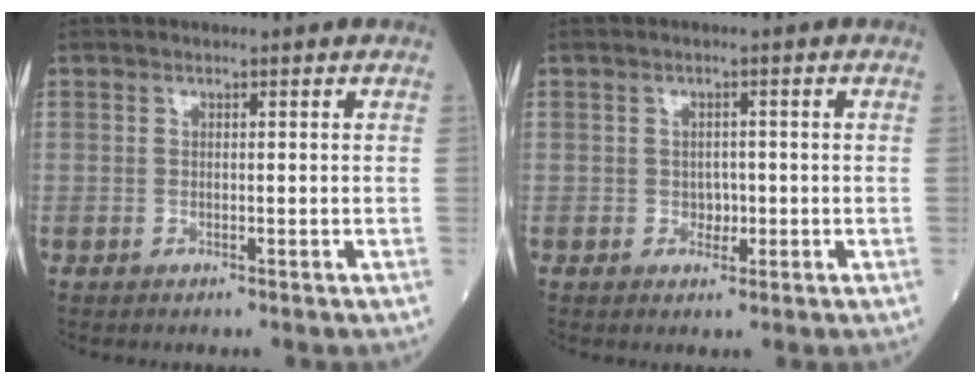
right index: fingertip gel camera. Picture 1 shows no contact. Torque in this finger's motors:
{"motor_torque": [-0.02, 0.00, 0.02, 0.02]}